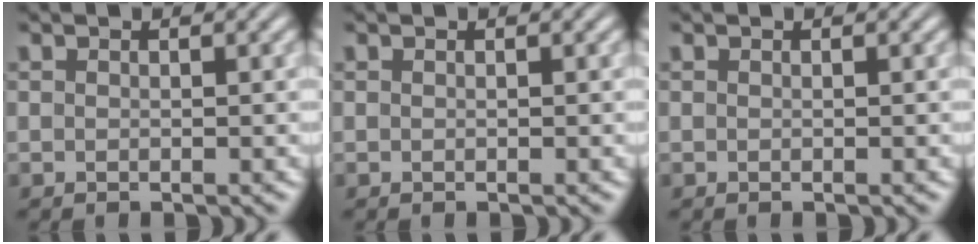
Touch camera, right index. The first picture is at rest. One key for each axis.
{"total": 0.0}
{"total": 0.0}